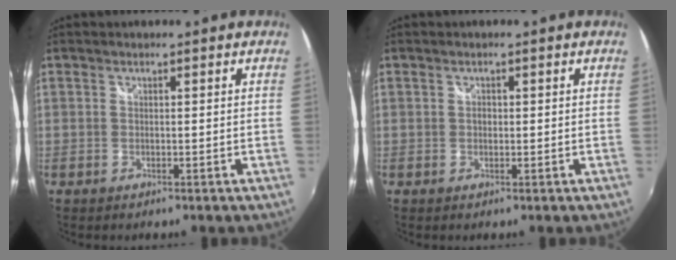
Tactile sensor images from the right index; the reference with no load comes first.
{"total": 0.8, "force": [0.1, 0.7, 0.4], "torque": [-0.005, 0.002, 0.000]}